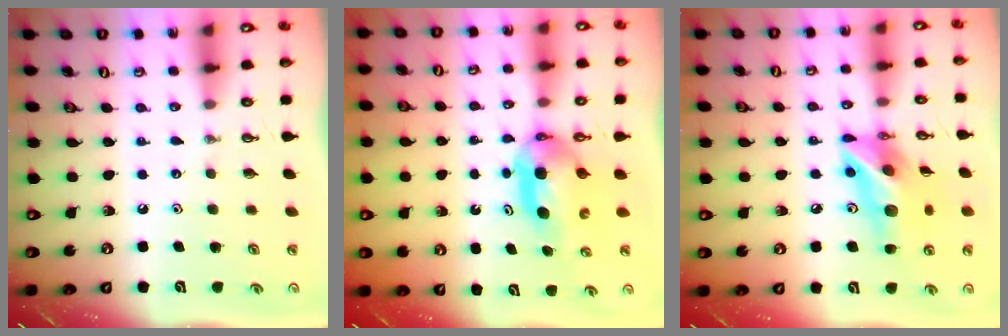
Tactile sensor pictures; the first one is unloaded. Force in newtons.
{"total": 9.8, "press": 4.7, "slide": 8.5}
{"total": 14.8, "press": 14.5, "slide": 3.1}